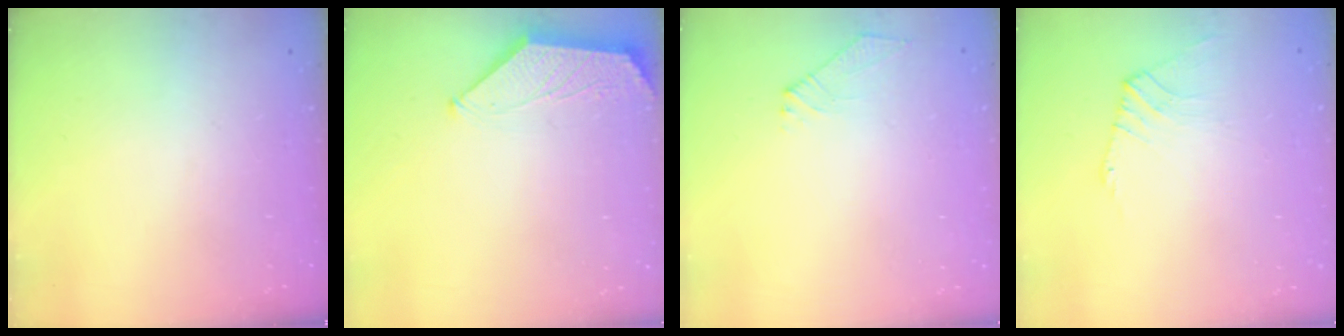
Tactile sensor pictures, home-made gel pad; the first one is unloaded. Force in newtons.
{"total": 1.4, "press": 1.4, "slide": 0.2}
{"total": 3.2, "press": 3.1, "slide": 0.6}
{"total": 2.0, "press": 2.0, "slide": 0.4}